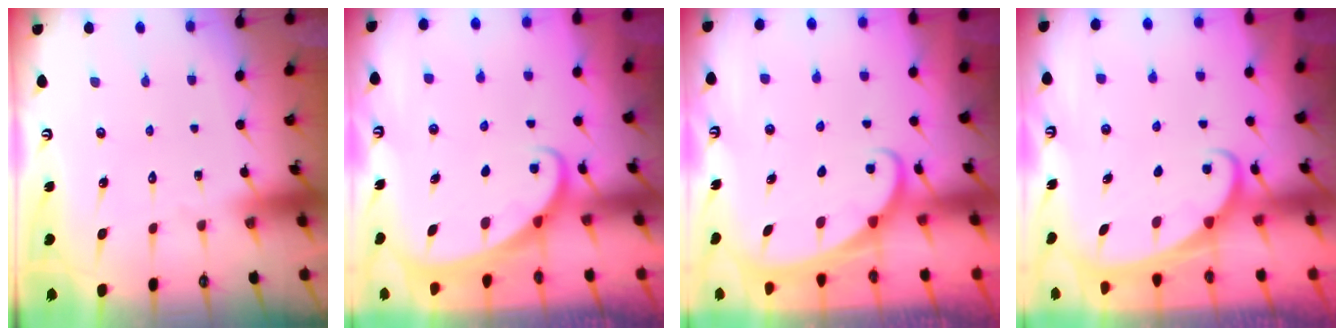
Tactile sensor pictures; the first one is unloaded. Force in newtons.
{"total": 1.7, "press": 1.7, "slide": 0.2}
{"total": 1.6, "press": 1.6, "slide": 0.1}
{"total": 2.2, "press": 2.2, "slide": 0.3}